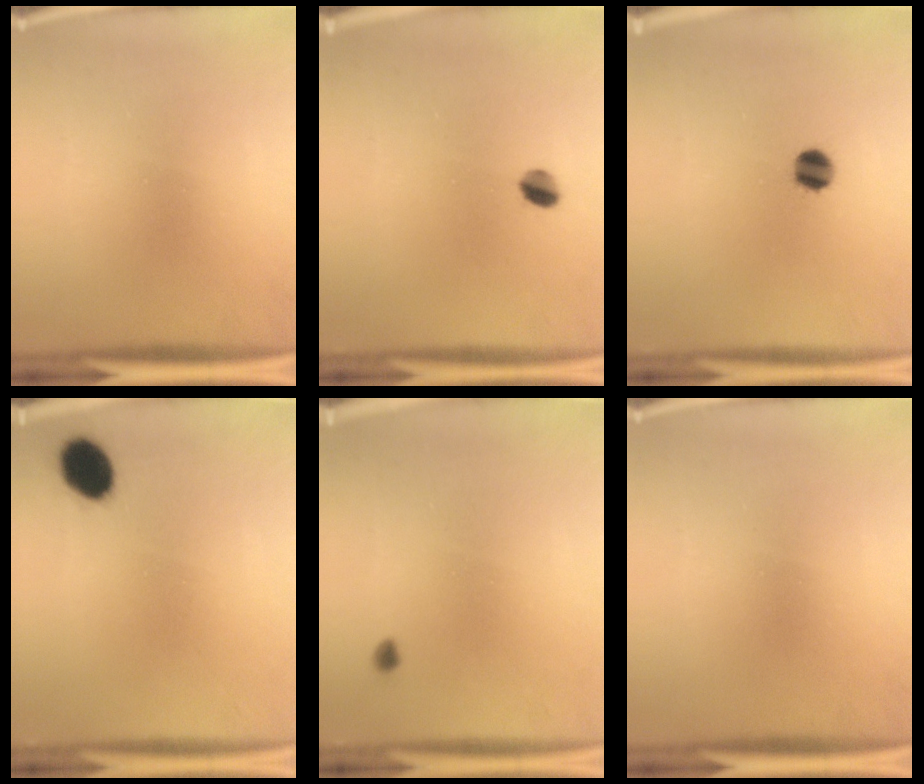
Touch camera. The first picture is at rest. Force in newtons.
{"total": 3.0}
{"total": 5.0}
{"total": 7.2}
{"total": 0.8}
{"total": 0.0}